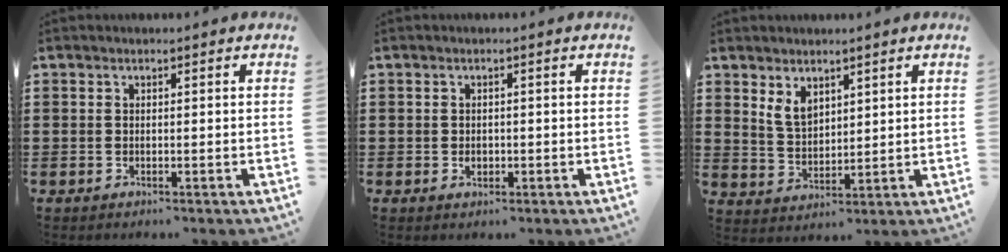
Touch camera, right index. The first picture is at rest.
{"total": 1.2, "force": [-0.3, 0.9, 0.8], "torque": [-0.017, 0.003, -0.006]}
{"total": 4.2, "force": [2.7, 2.5, 2.1], "torque": [-0.052, 0.005, 0.050]}